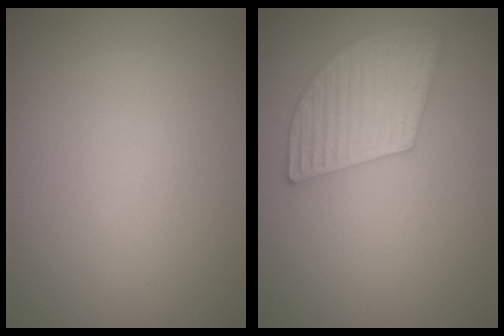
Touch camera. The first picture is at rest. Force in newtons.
{"total": 5.1, "press": 4.2, "slide": 2.9}